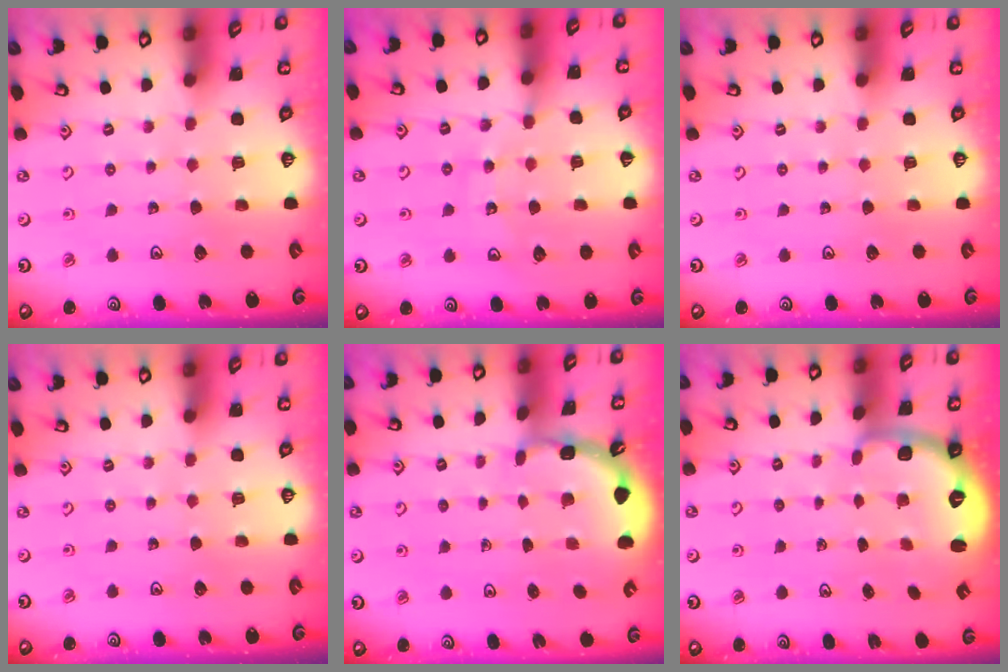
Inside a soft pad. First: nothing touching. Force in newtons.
{"total": 12.9, "press": 12.6, "slide": 2.8}
{"total": 0.0}
{"total": 0.0}
{"total": 2.2, "press": 2.2, "slide": 0.1}
{"total": 2.7, "press": 1.6, "slide": 2.1}